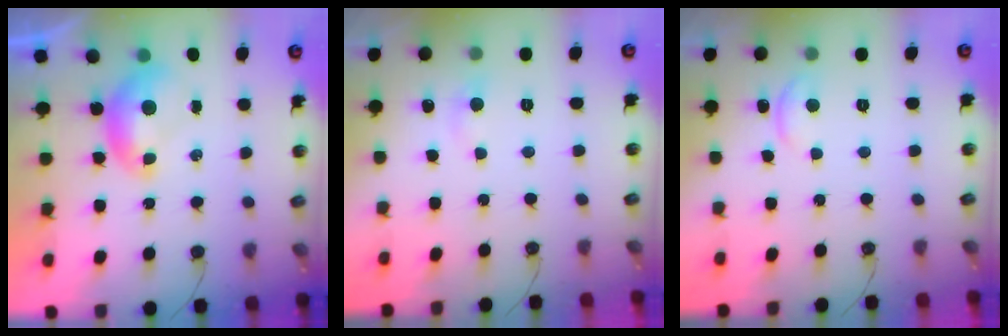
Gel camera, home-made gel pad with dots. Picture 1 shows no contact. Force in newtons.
{"total": 1.1, "press": 0.8, "slide": 0.8}
{"total": 0.7, "press": 0.5, "slide": 0.4}